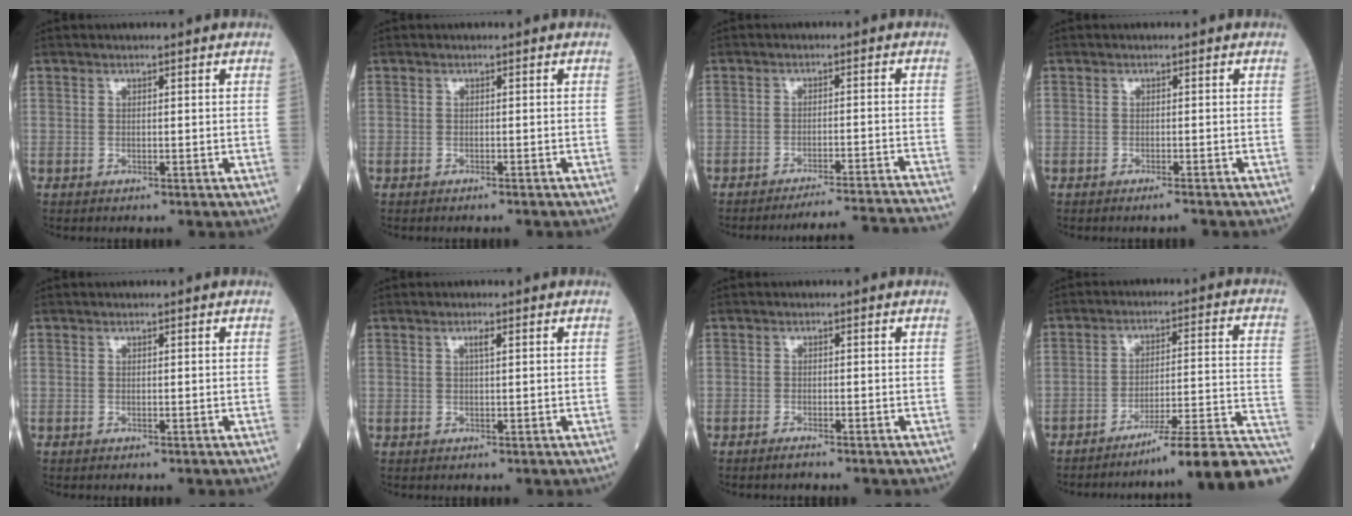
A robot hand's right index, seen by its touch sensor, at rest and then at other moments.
{"total": 1.6, "force": [-1.4, -0.1, 0.7], "torque": [-0.012, 0.000, -0.016]}
{"total": 15.2, "force": [-14.6, -2.6, 3.3], "torque": [-0.019, -0.025, -0.185]}
{"total": 1.9, "force": [-1.6, -0.2, 0.9], "torque": [-0.015, -0.001, -0.021]}
{"total": 0.0}
{"total": 1.1, "force": [0.4, 0.0, 1.0], "torque": [-0.020, 0.001, 0.007]}
{"total": 1.2, "force": [-1.1, -0.1, 0.5], "torque": [-0.015, -0.002, -0.017]}
{"total": 17.6, "force": [-14.4, -1.2, 10.1], "torque": [-0.076, 0.015, -0.206]}